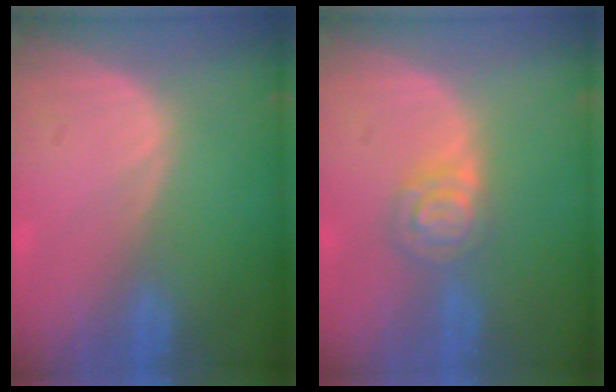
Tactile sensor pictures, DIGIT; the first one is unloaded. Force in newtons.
{"total": 4.6, "press": 4.2, "slide": 2.1}